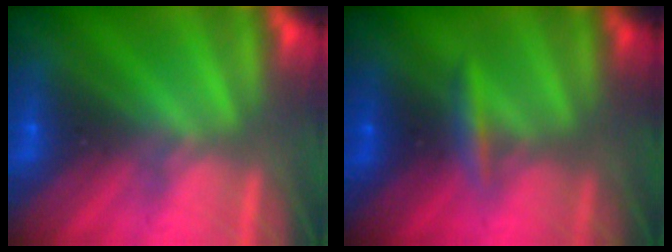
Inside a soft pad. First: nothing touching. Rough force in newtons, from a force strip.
{"total": 2.4}